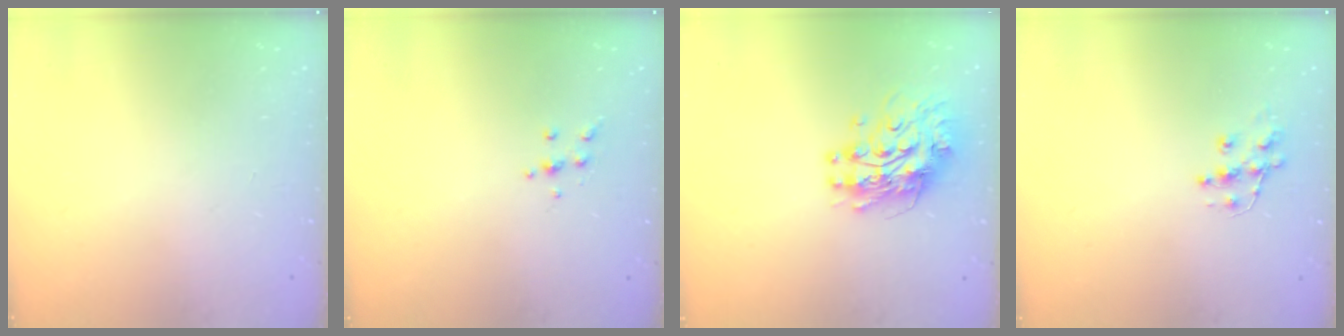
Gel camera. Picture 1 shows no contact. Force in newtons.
{"total": 4.1, "press": 4.0, "slide": 1.0}
{"total": 11.2, "press": 11.2, "slide": 0.9}
{"total": 8.8, "press": 8.8, "slide": 0.6}